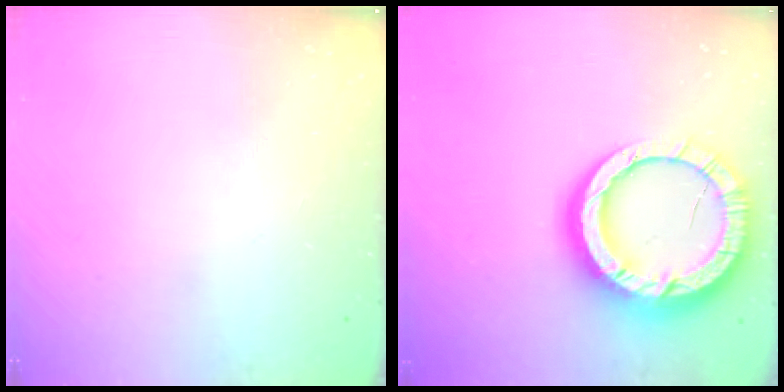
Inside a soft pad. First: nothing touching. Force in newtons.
{"total": 21.5, "press": 21.5, "slide": 1.8}